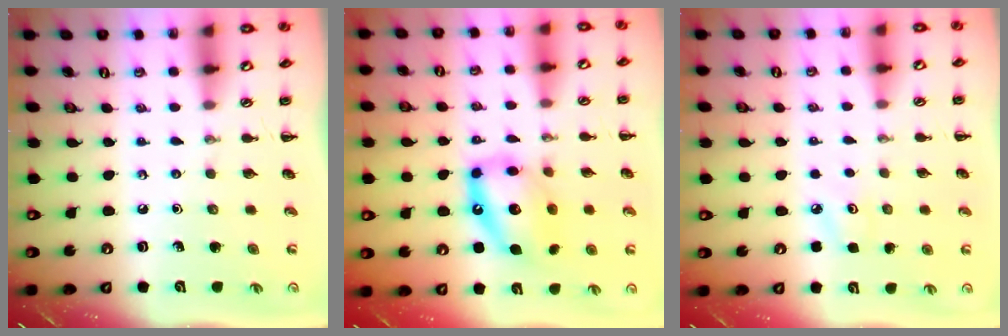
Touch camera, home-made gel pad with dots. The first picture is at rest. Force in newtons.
{"total": 12.5, "press": 12.0, "slide": 3.4}
{"total": 4.7, "press": 4.5, "slide": 1.4}